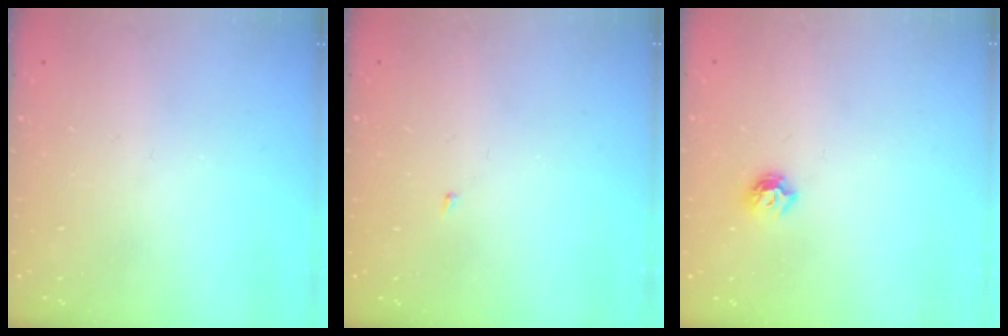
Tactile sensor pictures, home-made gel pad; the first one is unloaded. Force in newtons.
{"total": 1.4, "press": 1.3, "slide": 0.1}
{"total": 6.4, "press": 6.4, "slide": 0.7}